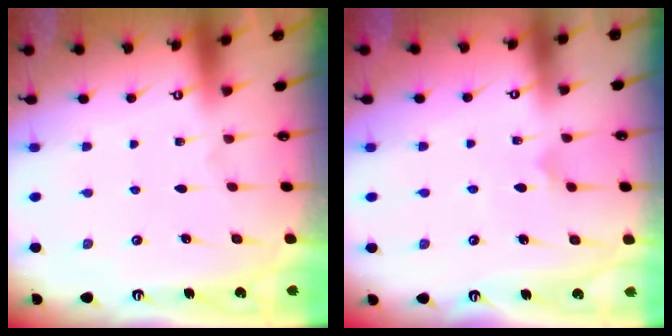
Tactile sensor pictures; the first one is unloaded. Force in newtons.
{"total": 3.7, "press": 3.6, "slide": 0.6}